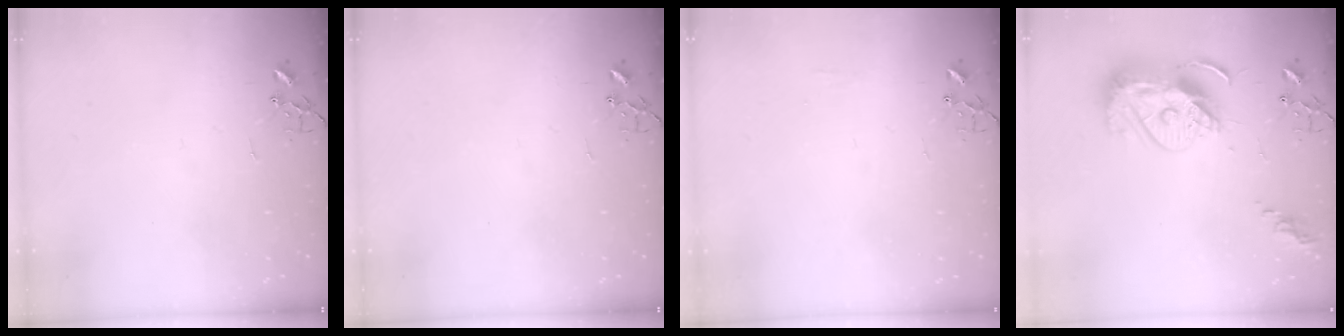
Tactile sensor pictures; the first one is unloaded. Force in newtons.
{"total": 0.0}
{"total": 5.1, "press": 5.1, "slide": 0.7}
{"total": 15.1, "press": 15.0, "slide": 1.1}